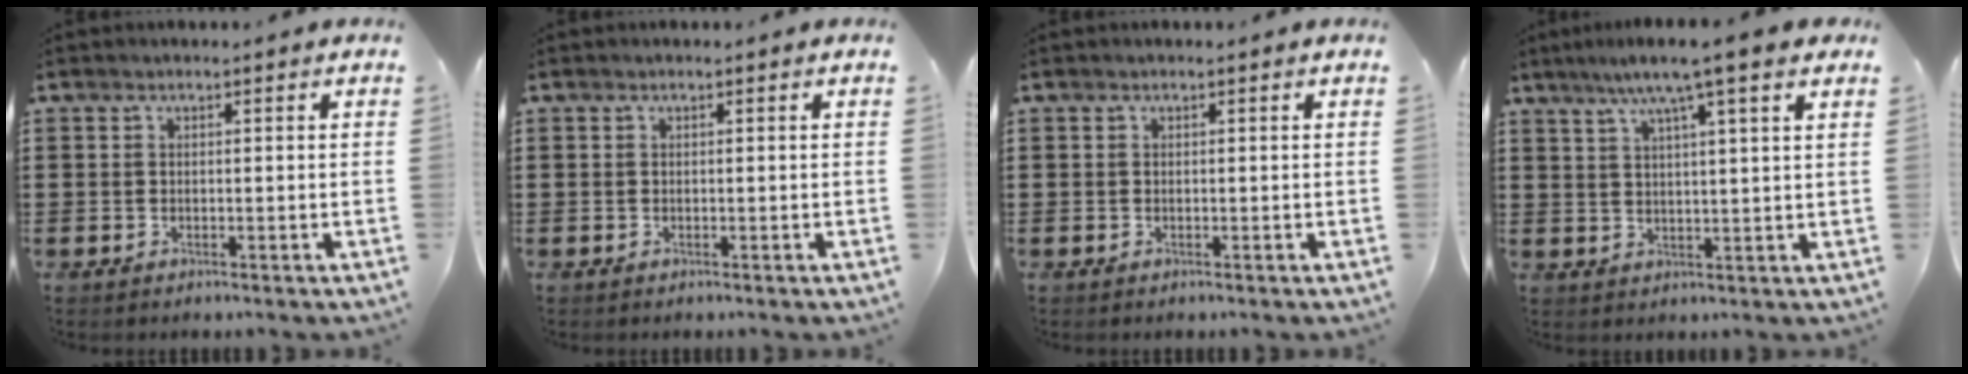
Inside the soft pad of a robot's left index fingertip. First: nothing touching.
{"total": 0.0}
{"total": 0.0}
{"total": 7.3, "force": [5.1, -0.2, 5.2], "torque": [-0.115, -0.009, 0.086]}